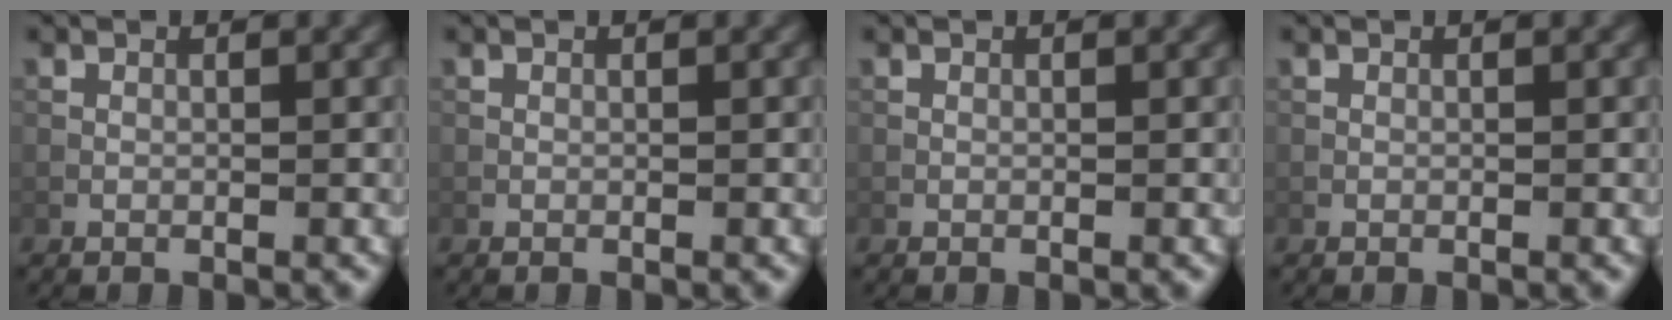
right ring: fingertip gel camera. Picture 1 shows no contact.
{"total": 0.0}
{"total": 0.0}
{"total": 0.0}